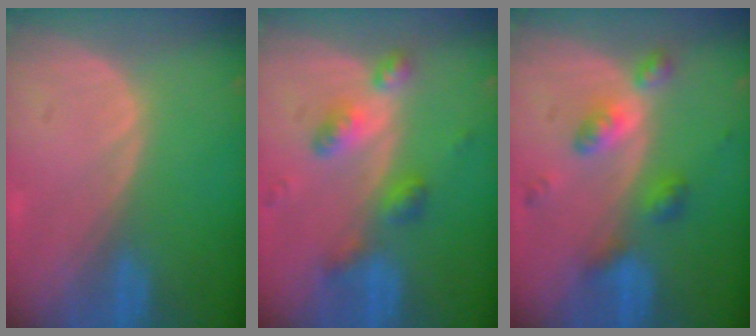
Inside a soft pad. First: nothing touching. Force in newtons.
{"total": 6.2, "press": 5.5, "slide": 3.0}
{"total": 5.7, "press": 5.6, "slide": 0.3}